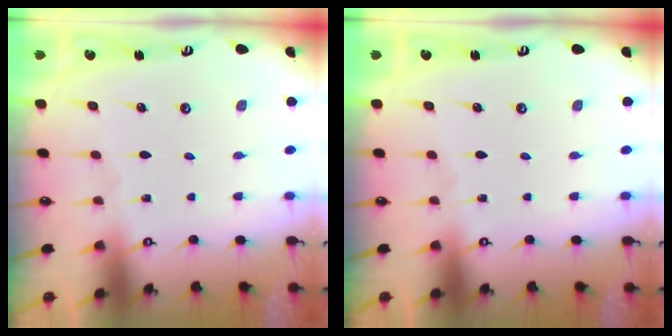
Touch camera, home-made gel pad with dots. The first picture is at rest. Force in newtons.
{"total": 0.0}